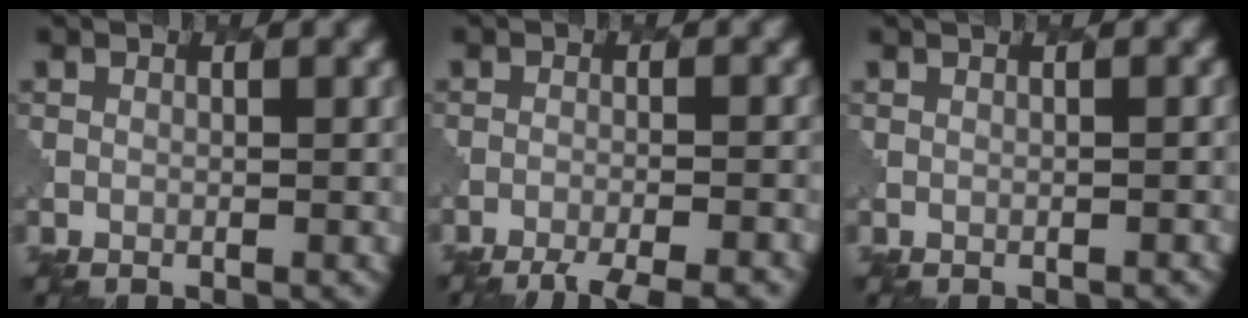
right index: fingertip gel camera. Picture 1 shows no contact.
{"total": 5.5, "force": [-4.7, 0.9, 2.7], "torque": [-0.038, -0.011, -0.073]}
{"total": 0.9, "force": [-0.1, 0.3, 0.8], "torque": [-0.003, -0.002, -0.003]}